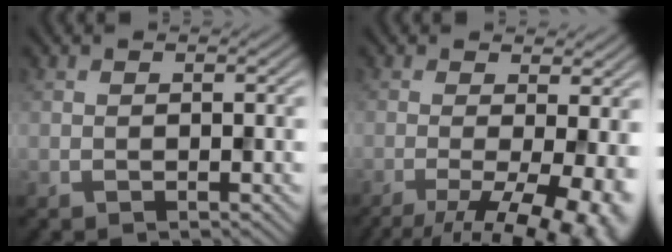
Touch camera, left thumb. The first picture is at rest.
{"total": 12.0, "force": [-4.2, 4.0, 10.6], "torque": [-0.142, -0.012, -0.047]}